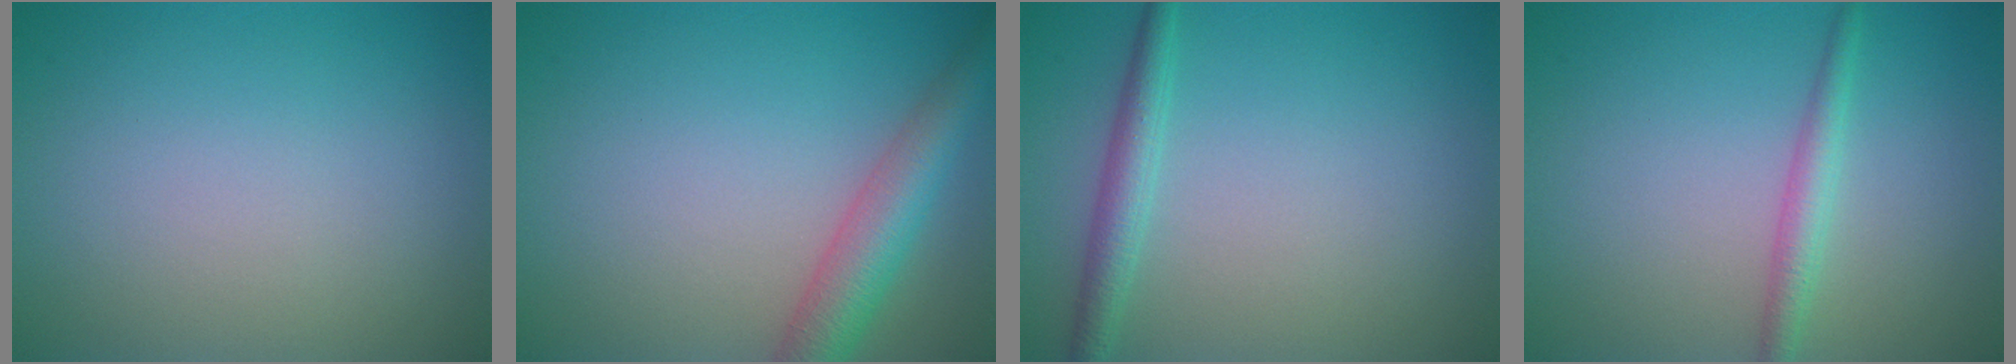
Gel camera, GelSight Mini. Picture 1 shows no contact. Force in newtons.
{"total": 4.7, "press": 4.6, "slide": 0.2}
{"total": 2.3, "press": 2.2, "slide": 0.1}
{"total": 2.1, "press": 2.1, "slide": 0.0}